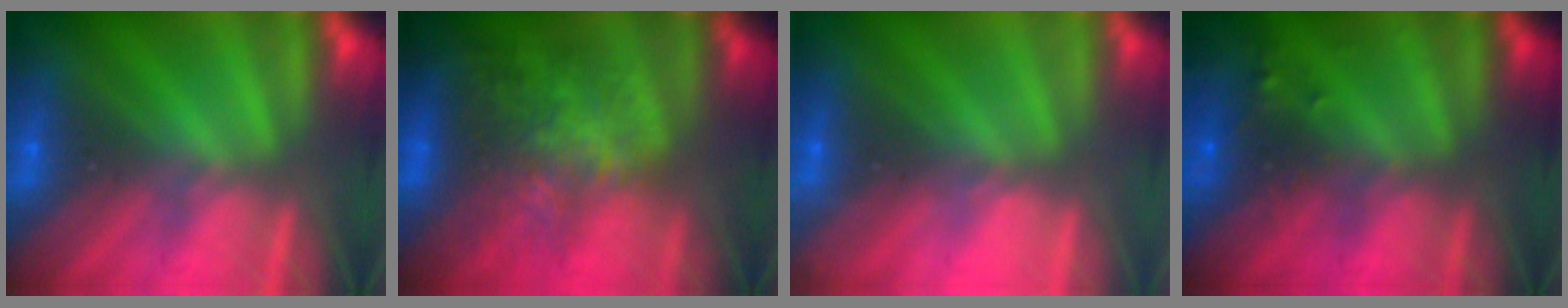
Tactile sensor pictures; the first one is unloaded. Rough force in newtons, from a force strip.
{"total": 5.8}
{"total": 2.3}
{"total": 7.6}